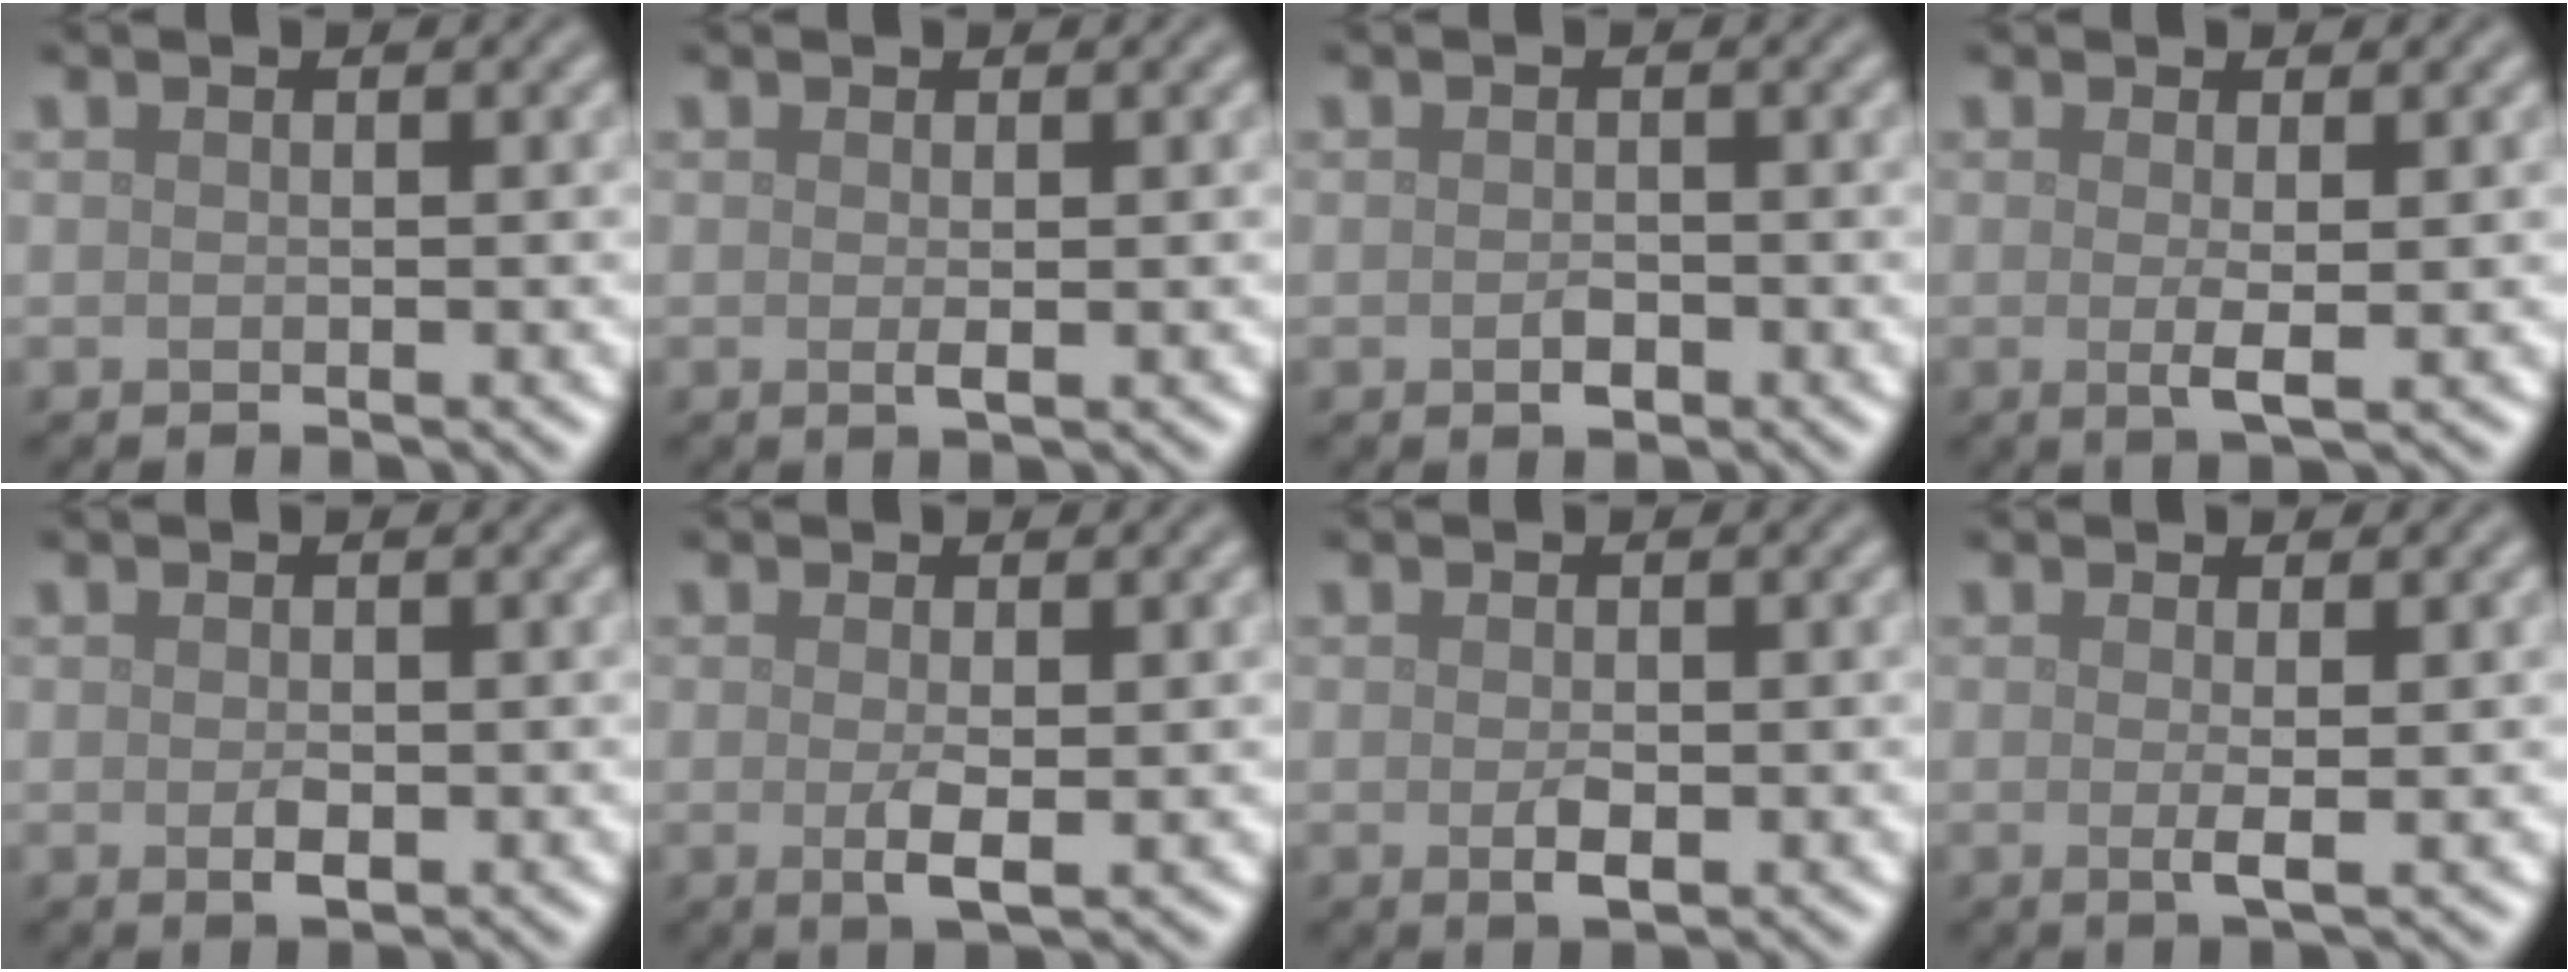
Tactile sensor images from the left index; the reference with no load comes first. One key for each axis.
{"total": 0.8, "fx": 0.0, "fy": 0.1, "fz": 0.8, "tx": -0.016, "ty": -0.002, "tz": -0.001}
{"total": 1.3, "fx": -0.5, "fy": 0.7, "fz": 1.0, "tx": -0.018, "ty": -0.001, "tz": -0.009}
{"total": 2.0, "fx": 0.0, "fy": 0.3, "fz": 2.0, "tx": -0.038, "ty": -0.005, "tz": -0.001}
{"total": 1.4, "fx": -0.3, "fy": 0.8, "fz": 1.2, "tx": -0.023, "ty": -0.003, "tz": -0.003}
{"total": 2.2, "fx": -0.2, "fy": 0.5, "fz": 2.2, "tx": -0.041, "ty": -0.006, "tz": -0.001}
{"total": 1.7, "fx": -0.4, "fy": 0.8, "fz": 1.5, "tx": -0.030, "ty": -0.004, "tz": -0.004}
{"total": 1.8, "fx": 0.0, "fy": 0.3, "fz": 1.8, "tx": -0.033, "ty": -0.004, "tz": -0.004}